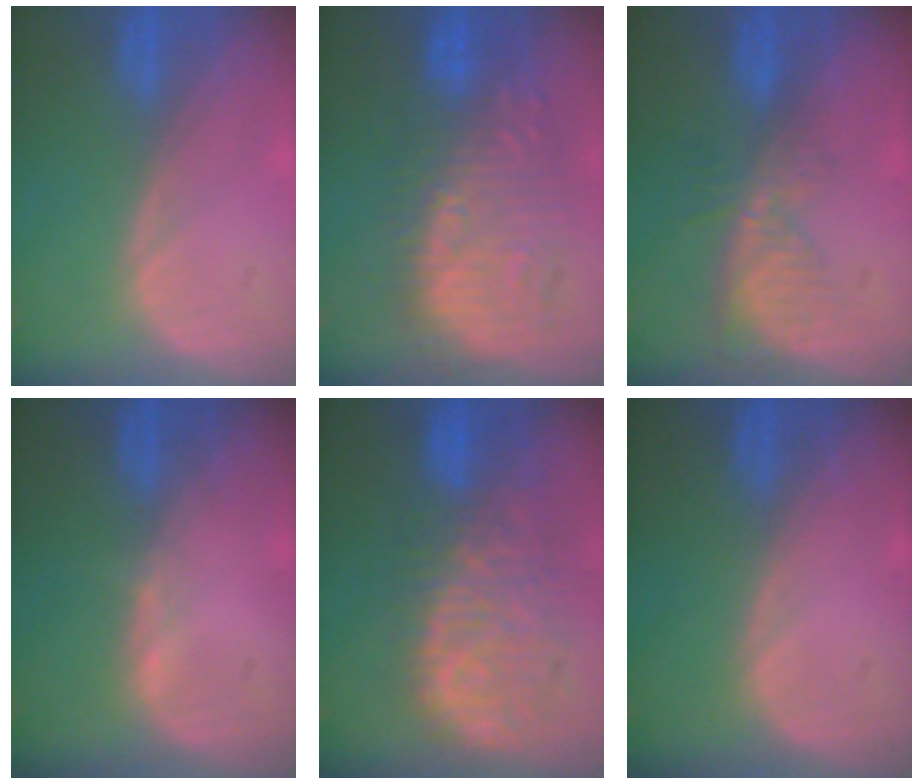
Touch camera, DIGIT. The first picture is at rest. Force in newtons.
{"total": 10.7, "press": 10.4, "slide": 2.4}
{"total": 5.3, "press": 4.7, "slide": 2.5}
{"total": 0.6, "press": 0.5, "slide": 0.3}
{"total": 11.4, "press": 9.7, "slide": 5.9}
{"total": 0.0}